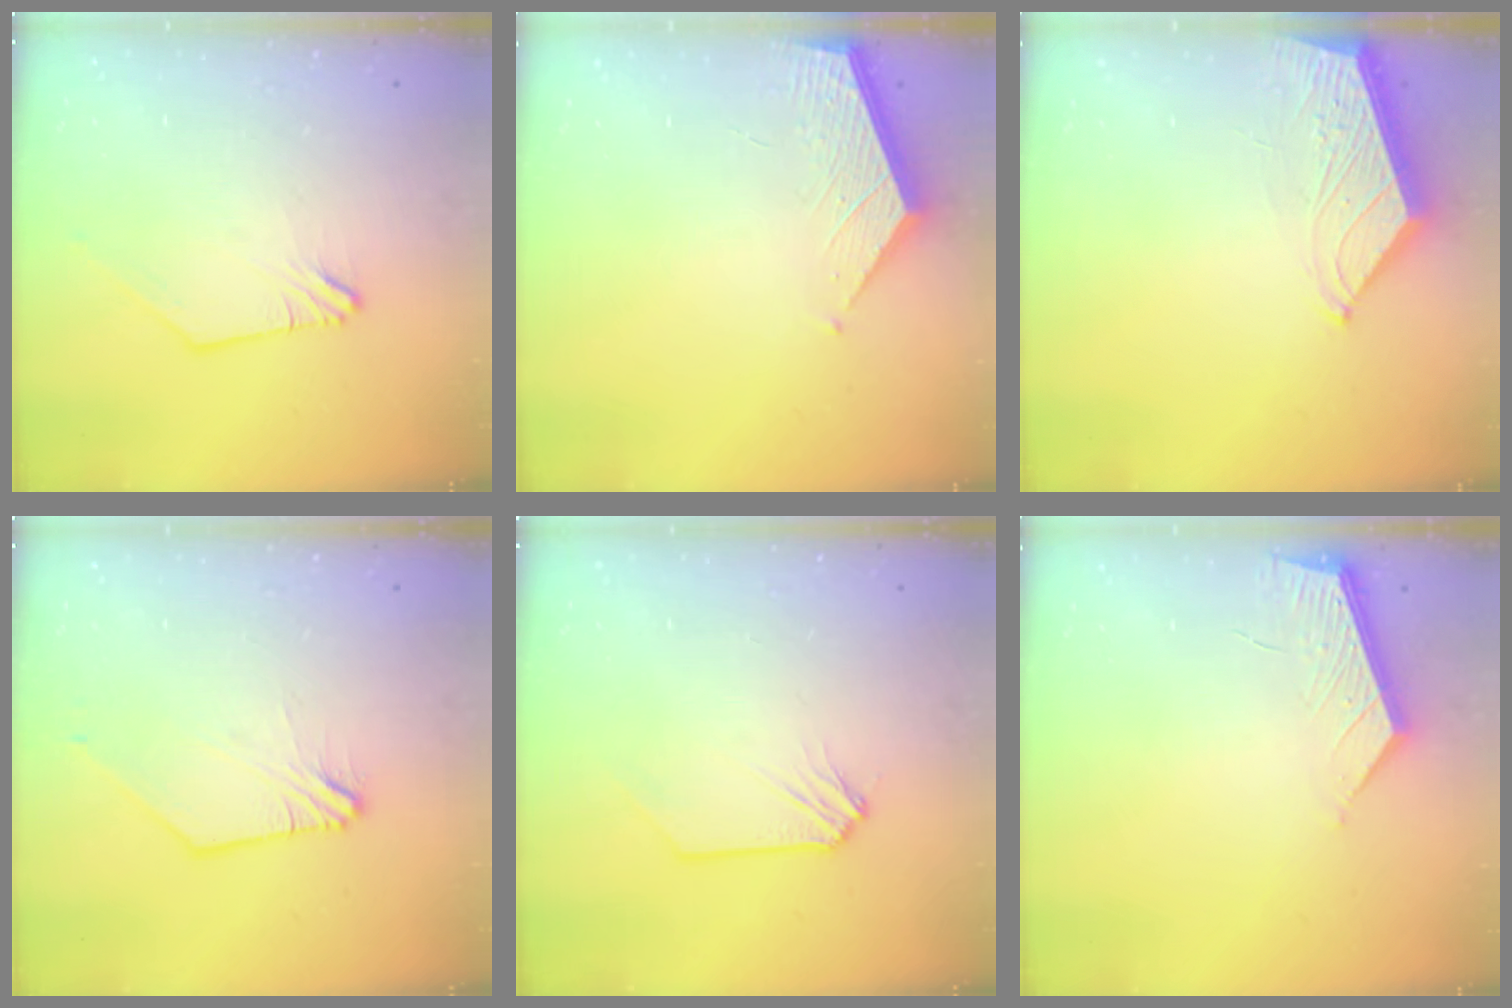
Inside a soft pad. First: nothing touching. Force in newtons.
{"total": 1.9, "press": 1.9, "slide": 0.2}
{"total": 4.0, "press": 4.0, "slide": 0.5}
{"total": 1.6, "press": 1.6, "slide": 0.1}
{"total": 0.6, "press": 0.6, "slide": 0.1}
{"total": 4.0, "press": 4.0, "slide": 0.3}